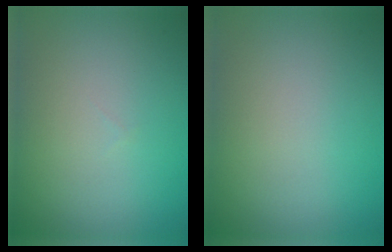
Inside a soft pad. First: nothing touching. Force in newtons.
{"total": 0.0}